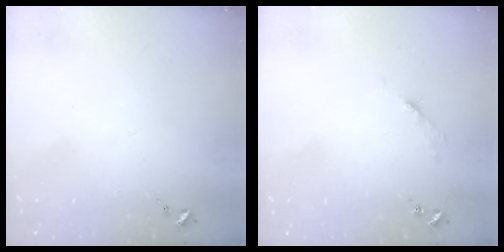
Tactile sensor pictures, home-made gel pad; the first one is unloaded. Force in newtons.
{"total": 2.7, "press": 2.7, "slide": 0.4}